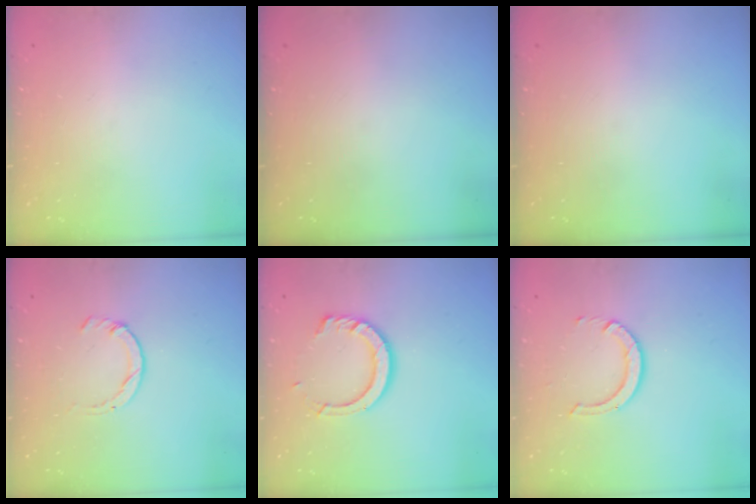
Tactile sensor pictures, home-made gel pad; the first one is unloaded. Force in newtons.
{"total": 0.0}
{"total": 0.0}
{"total": 1.7, "press": 1.7, "slide": 0.3}
{"total": 10.0, "press": 10.0, "slide": 0.9}
{"total": 6.3, "press": 6.3, "slide": 0.4}